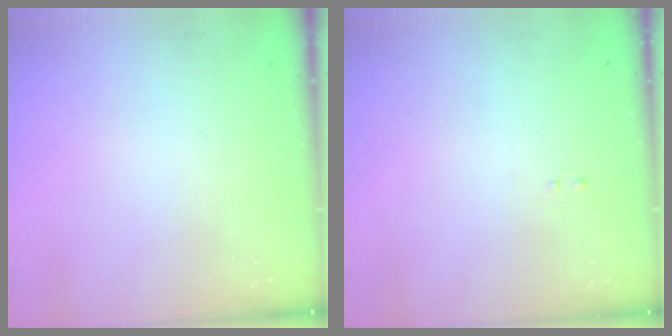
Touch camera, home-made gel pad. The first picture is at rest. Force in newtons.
{"total": 0.0}